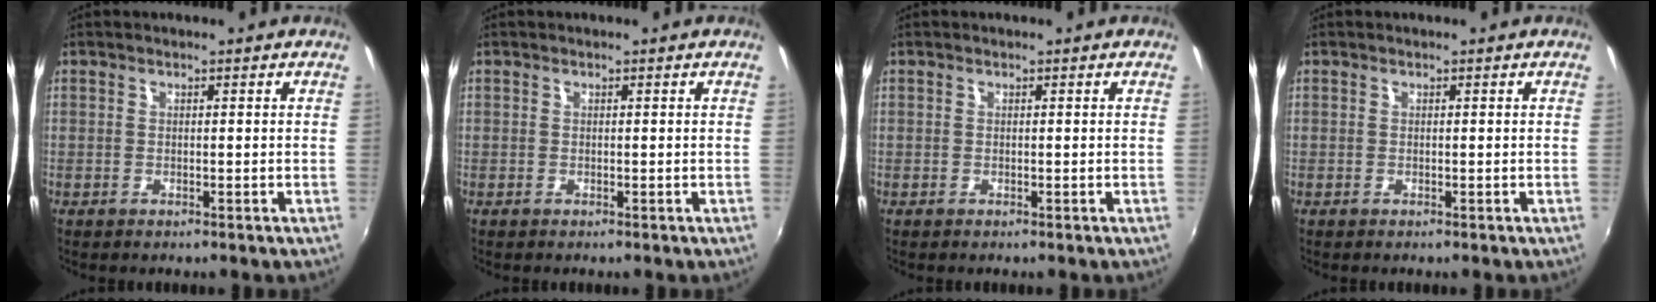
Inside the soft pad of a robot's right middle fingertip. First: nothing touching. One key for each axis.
{"total": 0.0}
{"total": 0.0}
{"total": 0.0}